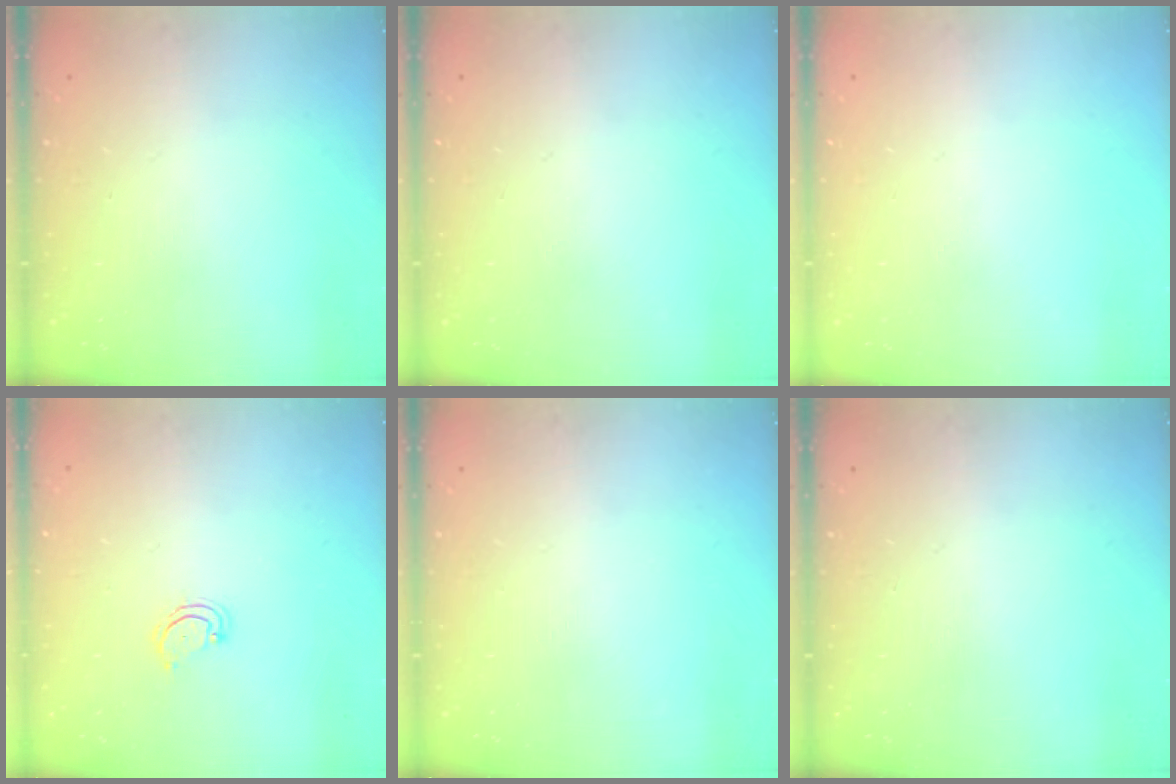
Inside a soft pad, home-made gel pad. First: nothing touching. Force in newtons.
{"total": 0.0}
{"total": 0.0}
{"total": 3.5, "press": 3.5, "slide": 0.3}
{"total": 0.0}
{"total": 0.0}